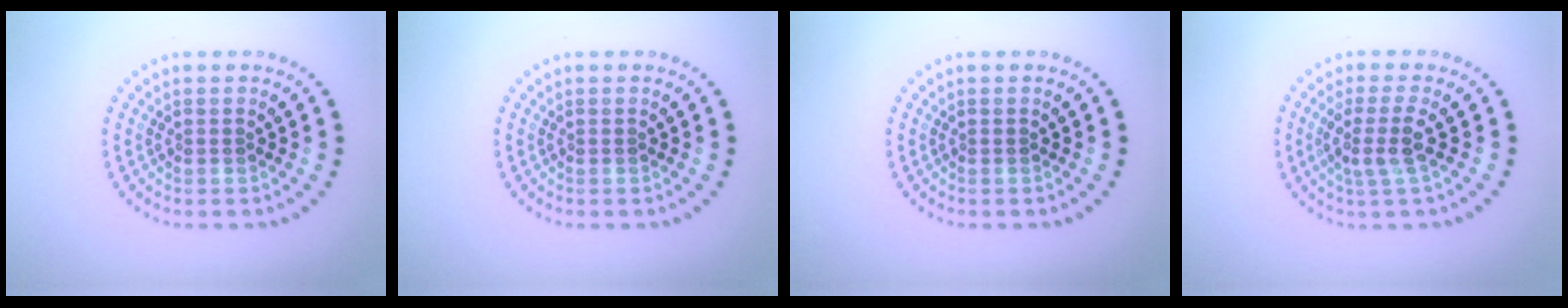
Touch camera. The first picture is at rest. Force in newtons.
{"total": 0.0}
{"total": 0.0}
{"total": 2.7, "press": 2.2, "slide": 1.7}